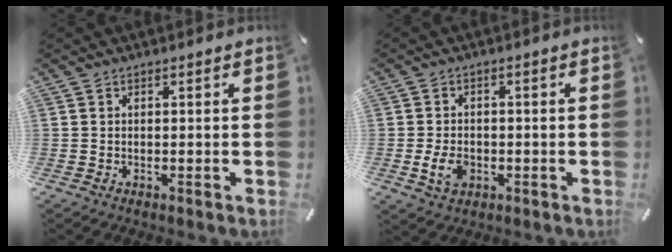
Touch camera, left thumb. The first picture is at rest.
{"total": 5.1, "force": [-1.3, 3.6, 3.3], "torque": [-0.076, 0.001, -0.026]}